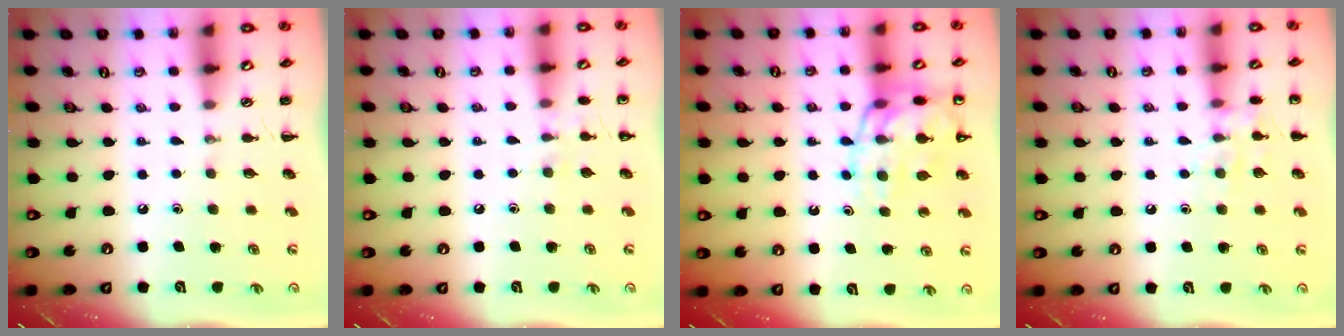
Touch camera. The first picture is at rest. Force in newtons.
{"total": 5.8, "press": 5.5, "slide": 1.7}
{"total": 16.3, "press": 16.0, "slide": 2.8}
{"total": 8.2, "press": 8.0, "slide": 1.7}